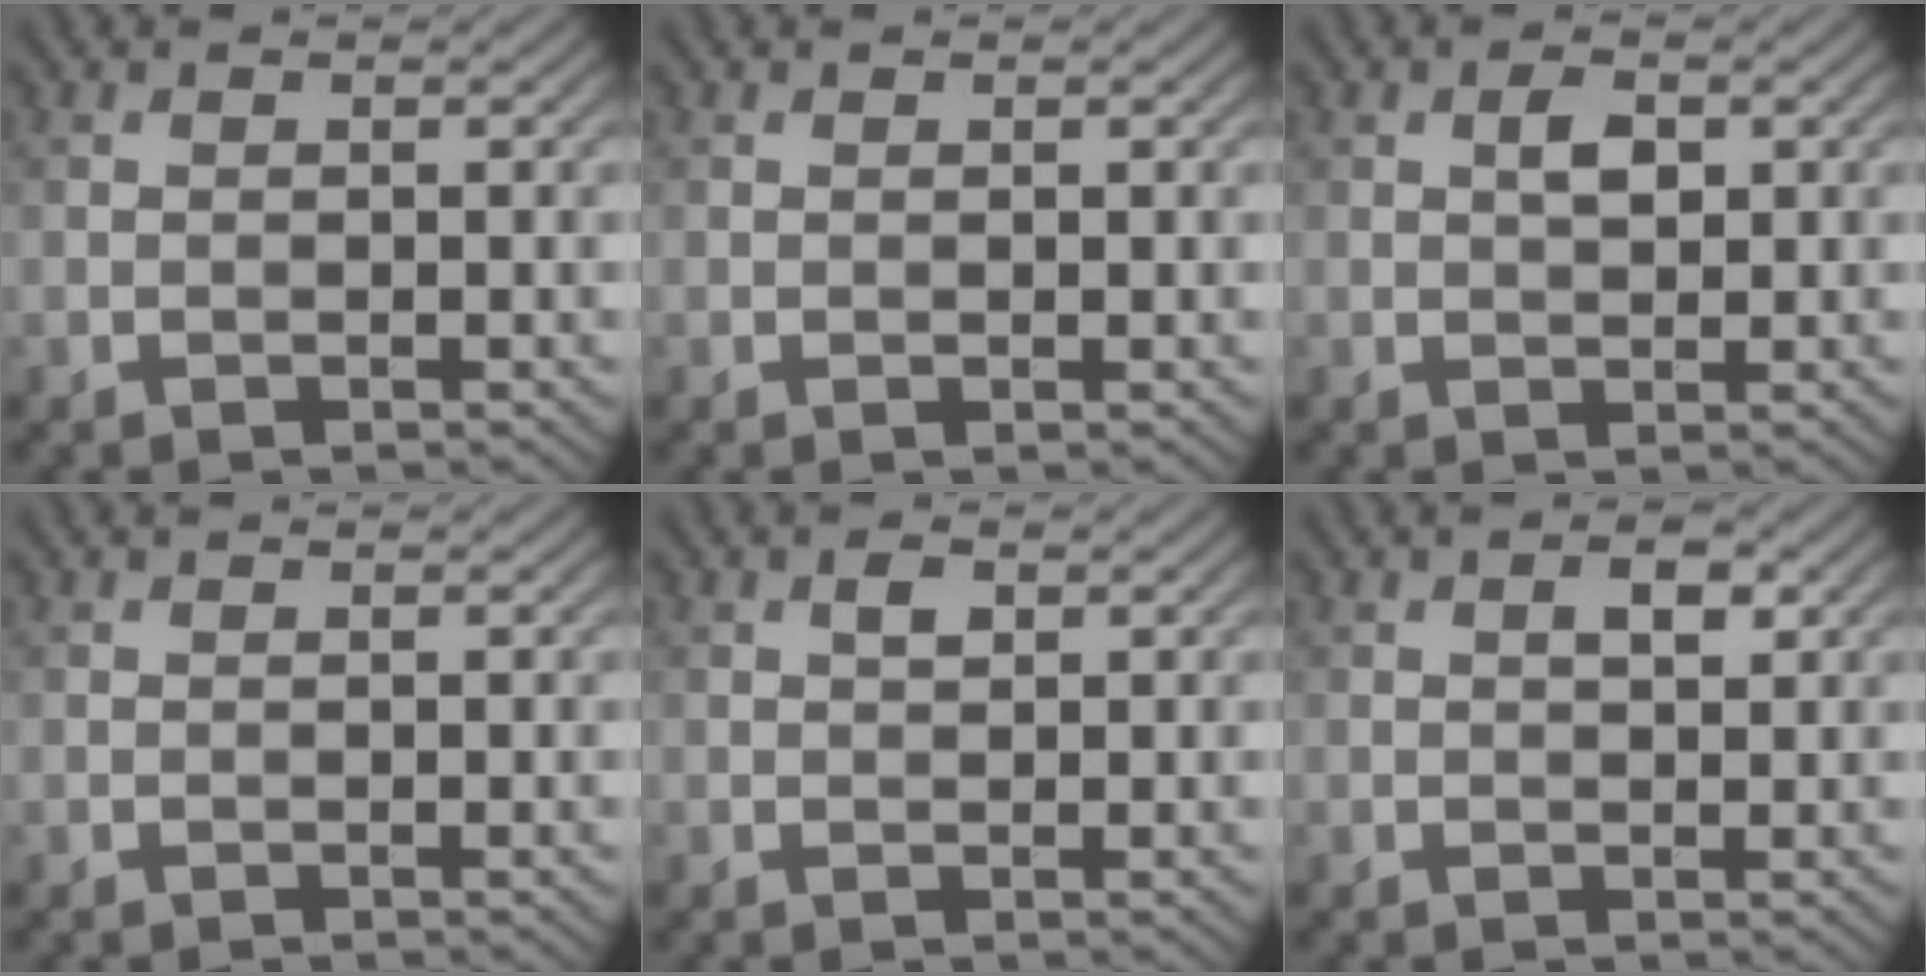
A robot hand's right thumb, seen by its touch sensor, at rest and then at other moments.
{"total": 0.0}
{"total": 2.2, "force": [0.6, 1.2, 1.8], "torque": [-0.033, 0.001, 0.008]}
{"total": 0.0}
{"total": 1.2, "force": [0.5, 0.6, 0.9], "torque": [-0.017, 0.001, 0.009]}
{"total": 2.1, "force": [0.7, 0.9, 1.7], "torque": [-0.025, 0.001, 0.009]}